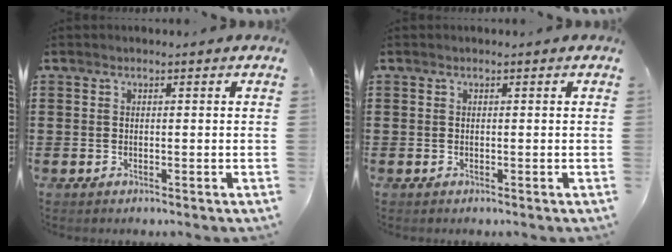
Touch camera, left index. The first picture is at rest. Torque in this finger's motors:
{"motor_torque": [0.00, 0.00, 0.00, 0.00]}